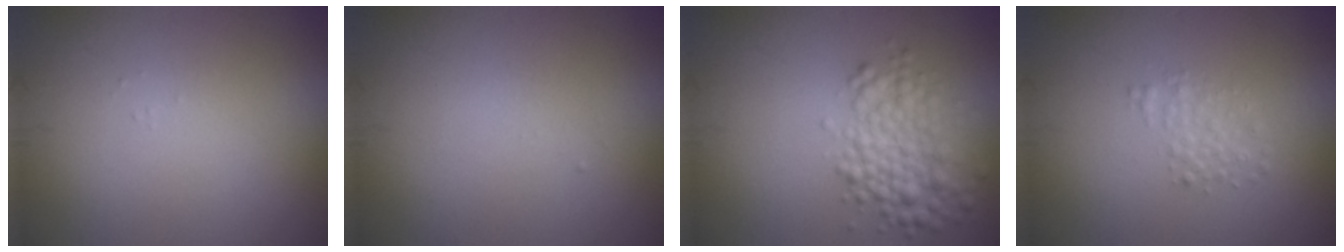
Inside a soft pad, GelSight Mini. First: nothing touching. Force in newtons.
{"total": 0.0}
{"total": 4.5, "press": 4.5, "slide": 0.2}
{"total": 1.6, "press": 1.6, "slide": 0.0}